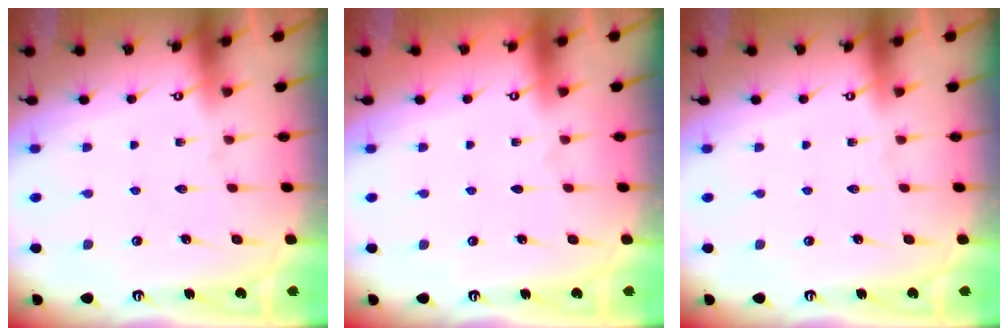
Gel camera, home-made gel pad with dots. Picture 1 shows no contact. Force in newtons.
{"total": 0.0}
{"total": 0.0}